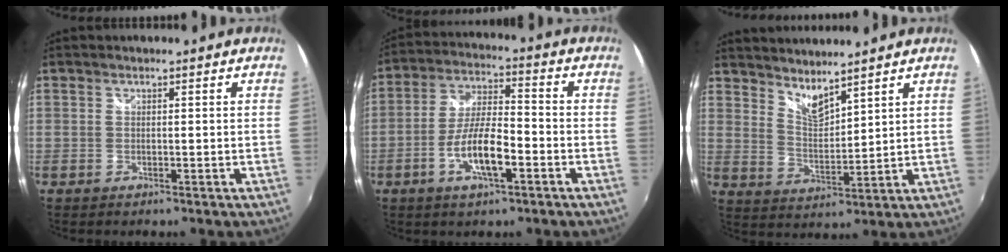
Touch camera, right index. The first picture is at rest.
{"total": 10.2, "force": [-4.1, 2.7, 8.9], "torque": [-0.180, -0.001, -0.076]}
{"total": 6.3, "force": [5.6, 1.0, 2.6], "torque": [-0.041, -0.008, 0.102]}